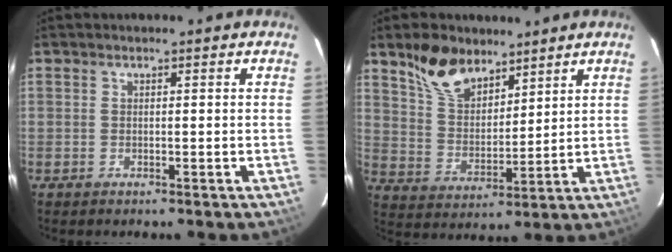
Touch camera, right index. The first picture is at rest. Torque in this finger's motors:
{"motor_torque": [0.22, 0.22, 0.18, 0.07]}